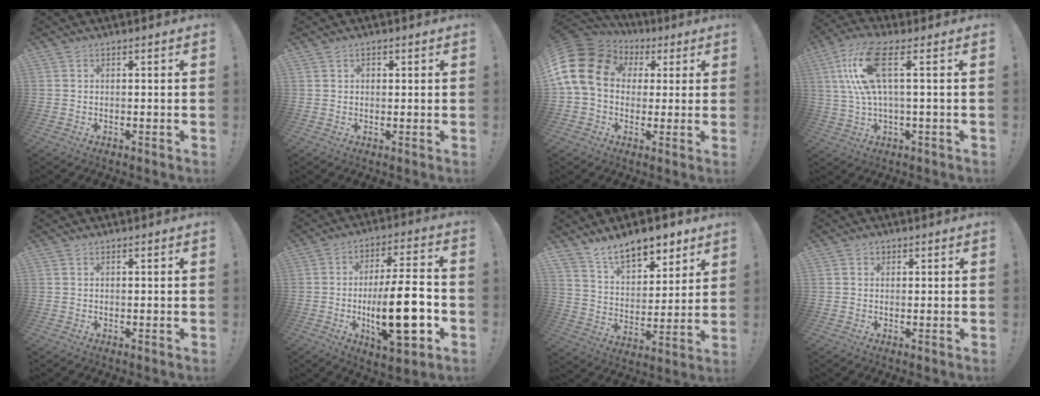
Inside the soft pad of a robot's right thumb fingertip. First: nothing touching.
{"total": 1.3, "force": [0.4, 1.2, 0.3], "torque": [-0.004, 0.001, 0.007]}
{"total": 18.5, "force": [4.5, 14.0, 11.2], "torque": [-0.204, -0.013, 0.089]}
{"total": 14.5, "force": [3.8, 4.6, 13.2], "torque": [-0.254, -0.001, 0.061]}
{"total": 0.0}
{"total": 20.6, "force": [-4.4, 6.2, 19.2], "torque": [-0.316, 0.008, -0.069]}
{"total": 12.3, "force": [9.8, 5.8, 4.6], "torque": [-0.077, -0.070, 0.184]}
{"total": 1.1, "force": [0.6, 0.9, 0.2], "torque": [0.000, 0.000, 0.011]}